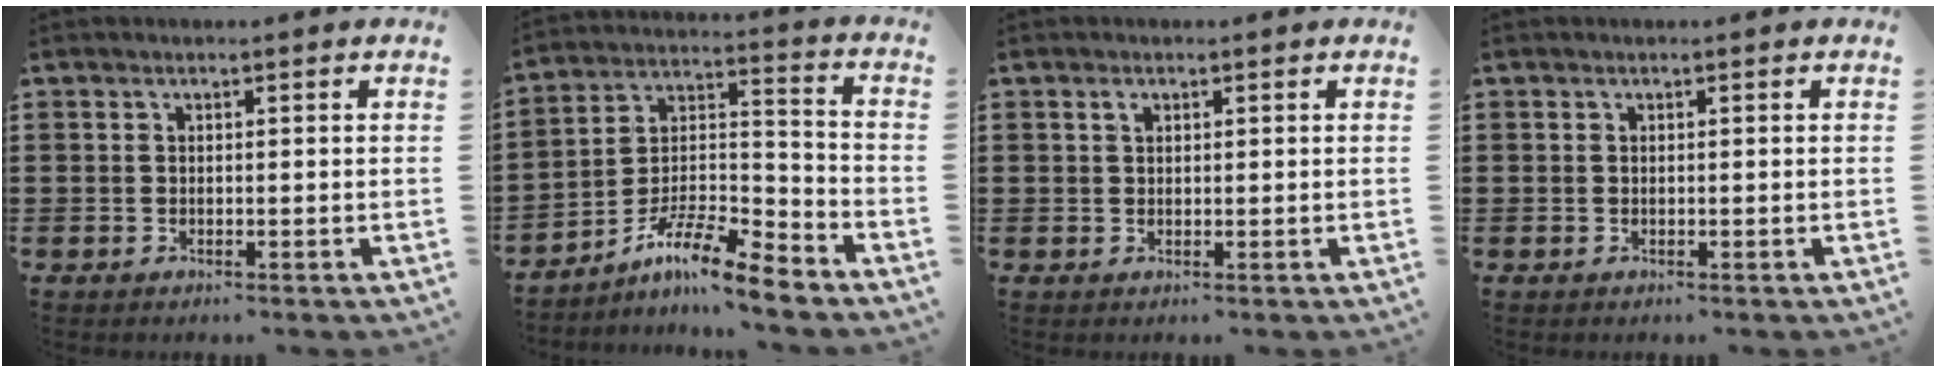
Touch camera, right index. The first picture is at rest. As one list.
[{"total": 9.4, "force": [-7.7, 1.2, 5.4], "torque": [-0.099, 0.009, -0.150]}, {"total": 0.9, "force": [0.5, 0.5, 0.5], "torque": [-0.013, 0.002, 0.009]}, {"total": 0.0}]